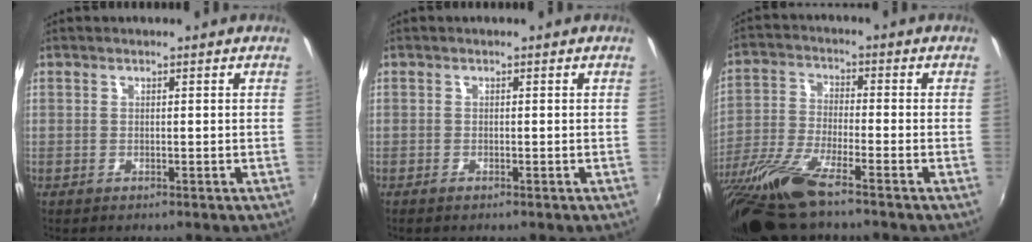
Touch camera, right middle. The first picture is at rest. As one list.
[{"total": 0.7, "force": [-0.7, 0.1, 0.3], "torque": [-0.006, -0.003, -0.014]}, {"total": 14.5, "force": [-11.1, 1.4, 9.2], "torque": [-0.202, -0.039, -0.215]}]